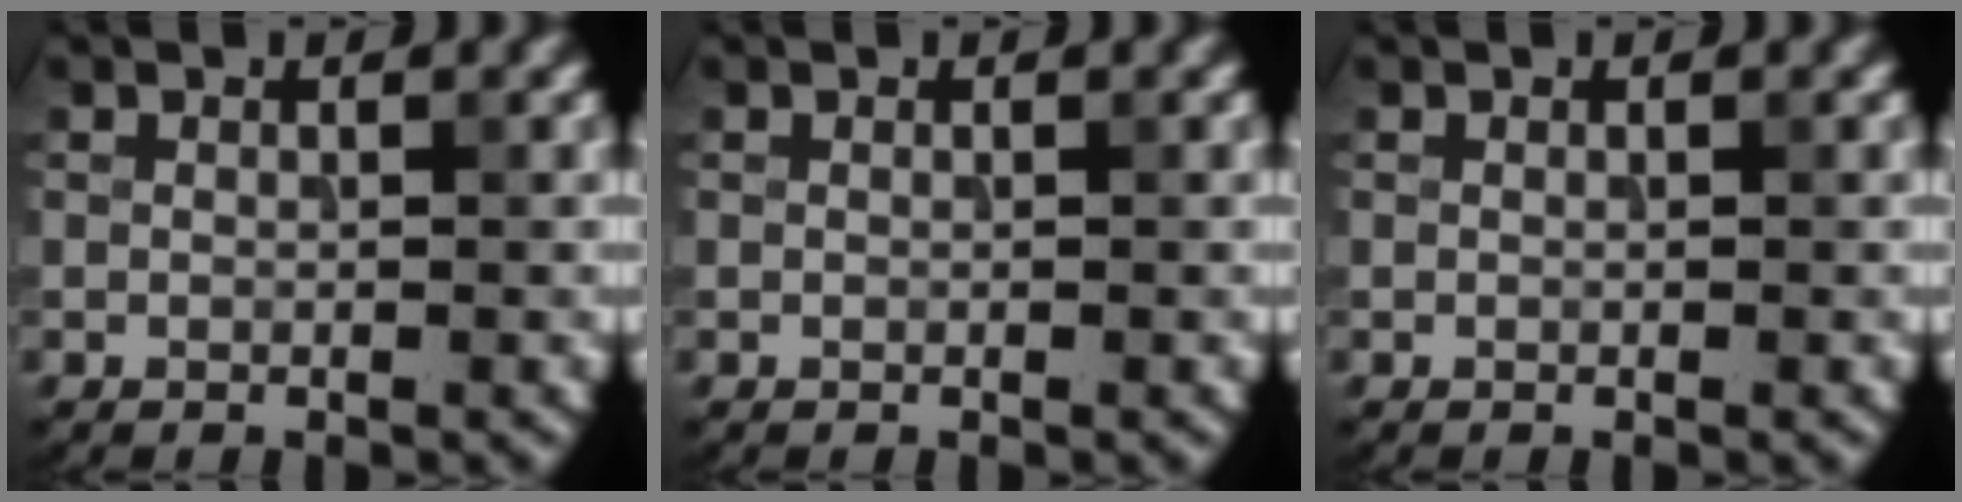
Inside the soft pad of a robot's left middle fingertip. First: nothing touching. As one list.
[{"total": 0.0}, {"total": 0.0}]